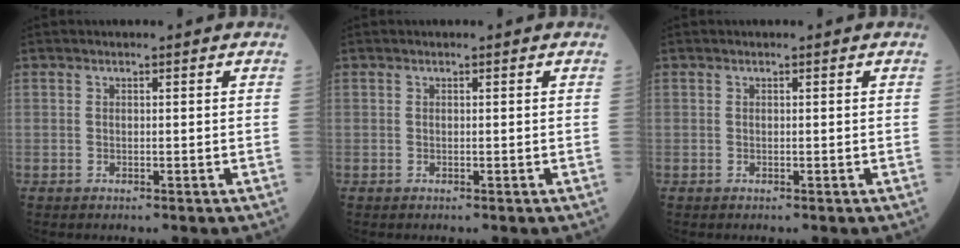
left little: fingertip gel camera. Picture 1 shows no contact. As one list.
[{"total": 0.0}, {"total": 0.0}]